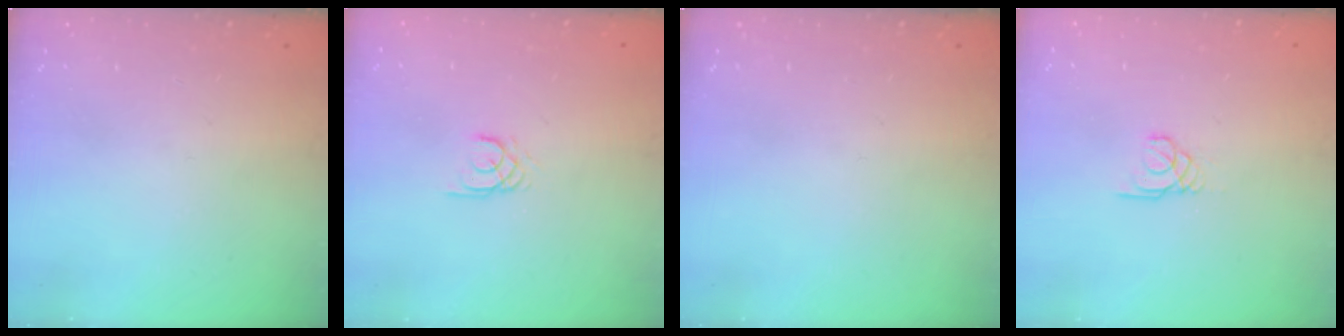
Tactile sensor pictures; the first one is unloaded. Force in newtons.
{"total": 1.7, "press": 1.7, "slide": 0.2}
{"total": 0.0}
{"total": 1.7, "press": 1.7, "slide": 0.2}